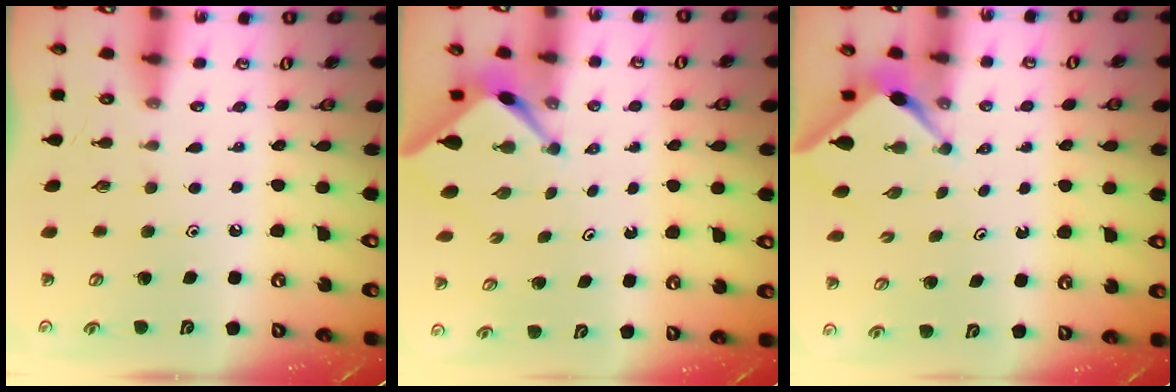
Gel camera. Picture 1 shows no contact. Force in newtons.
{"total": 2.6, "press": 2.6, "slide": 0.3}
{"total": 3.1, "press": 3.0, "slide": 0.4}